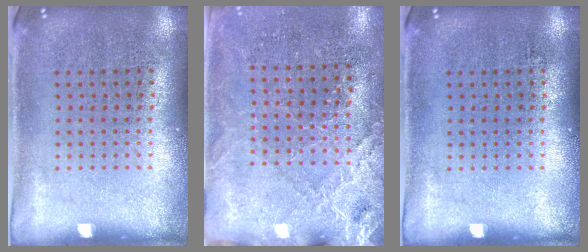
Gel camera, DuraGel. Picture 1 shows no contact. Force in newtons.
{"total": 2.6, "press": 2.6, "slide": 0.5}
{"total": 0.0}